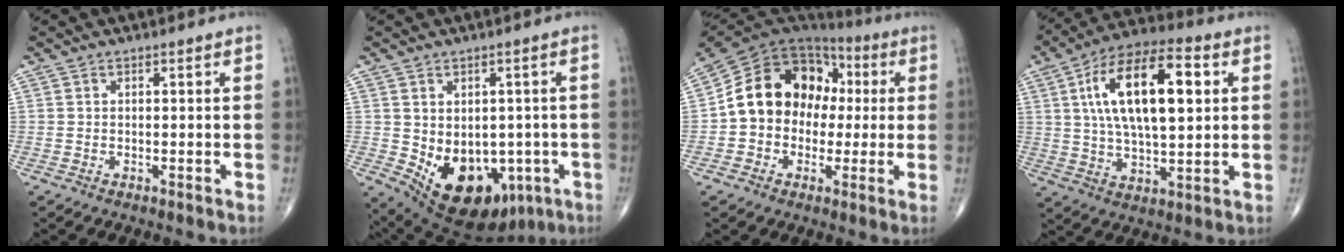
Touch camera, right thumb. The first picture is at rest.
{"total": 16.3, "force": [-4.1, 11.2, 11.1], "torque": [-0.147, 0.000, -0.028]}
{"total": 17.0, "force": [0.7, 13.5, 10.3], "torque": [-0.147, 0.046, 0.008]}
{"total": 19.9, "force": [4.8, 8.6, 17.3], "torque": [-0.290, 0.009, 0.076]}